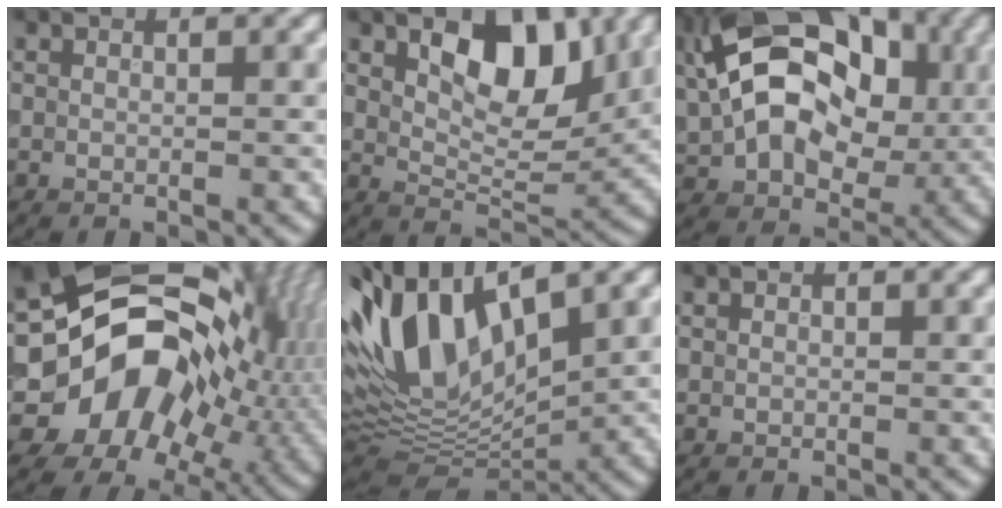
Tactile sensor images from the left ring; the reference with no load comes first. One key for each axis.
{"total": 7.2, "fx": 3.1, "fy": 3.7, "fz": 5.4, "tx": -0.077, "ty": -0.004, "tz": 0.047}
{"total": 15.9, "fx": 3.3, "fy": 10.8, "fz": 11.2, "tx": -0.177, "ty": 0.019, "tz": 0.052}
{"total": 17.7, "fx": 0.5, "fy": 13.9, "fz": 10.9, "tx": -0.176, "ty": -0.015, "tz": 0.013}
{"total": 11.8, "fx": 3.2, "fy": 6.6, "fz": 9.2, "tx": -0.195, "ty": 0.008, "tz": 0.050}
{"total": 0.0}